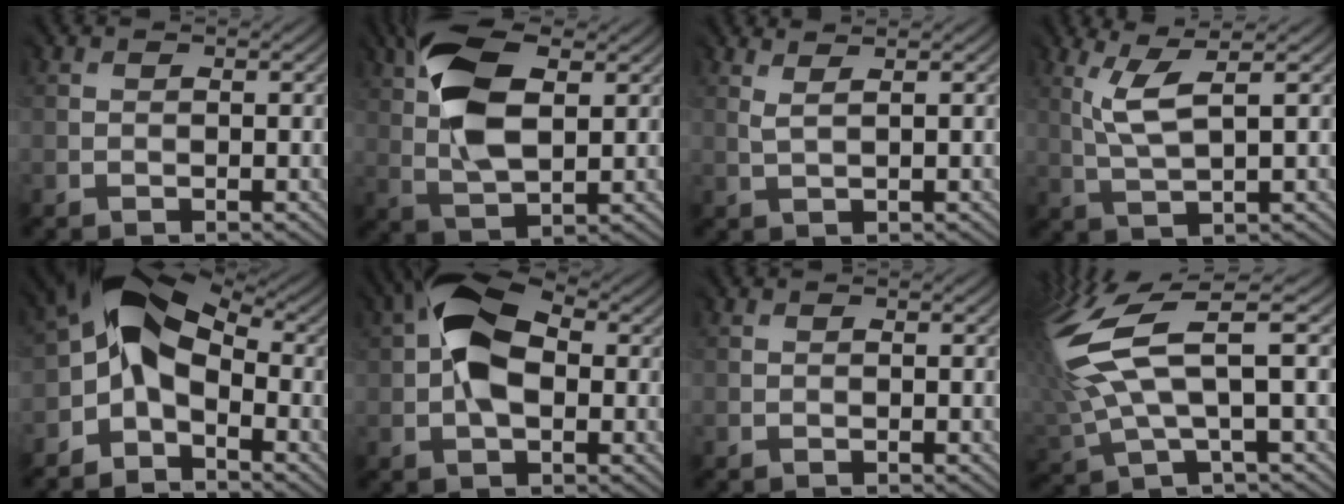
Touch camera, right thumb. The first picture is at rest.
{"total": 9.7, "force": [3.7, 4.6, 7.7], "torque": [-0.169, 0.011, 0.069]}
{"total": 1.5, "force": [1.2, -0.3, 0.8], "torque": [-0.020, 0.002, 0.026]}
{"total": 4.2, "force": [2.3, 0.8, 3.5], "torque": [-0.092, 0.005, 0.047]}
{"total": 8.1, "force": [-1.3, 5.1, 6.1], "torque": [-0.103, 0.017, -0.048]}
{"total": 8.7, "force": [1.2, 5.0, 7.1], "torque": [-0.126, 0.020, 0.008]}
{"total": 0.0}
{"total": 10.7, "force": [3.1, 3.3, 9.7], "torque": [-0.258, 0.019, 0.066]}